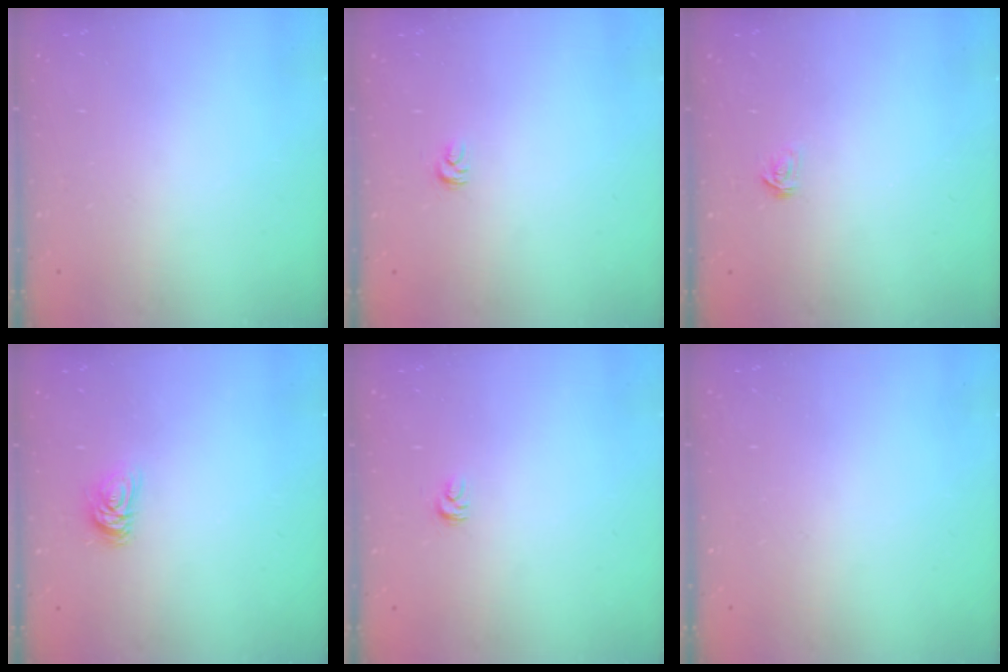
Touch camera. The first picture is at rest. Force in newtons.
{"total": 2.7, "press": 2.7, "slide": 0.2}
{"total": 2.1, "press": 2.1, "slide": 0.2}
{"total": 5.2, "press": 5.2, "slide": 0.7}
{"total": 2.7, "press": 2.7, "slide": 0.2}
{"total": 0.0}